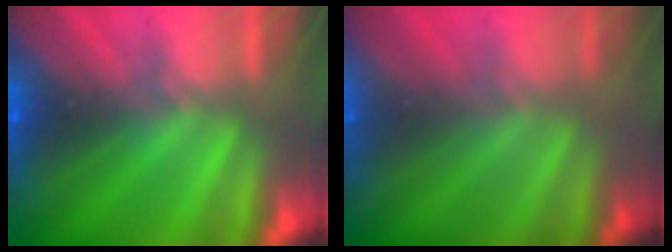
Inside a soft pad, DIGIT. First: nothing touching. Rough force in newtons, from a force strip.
{"total": 2.9}